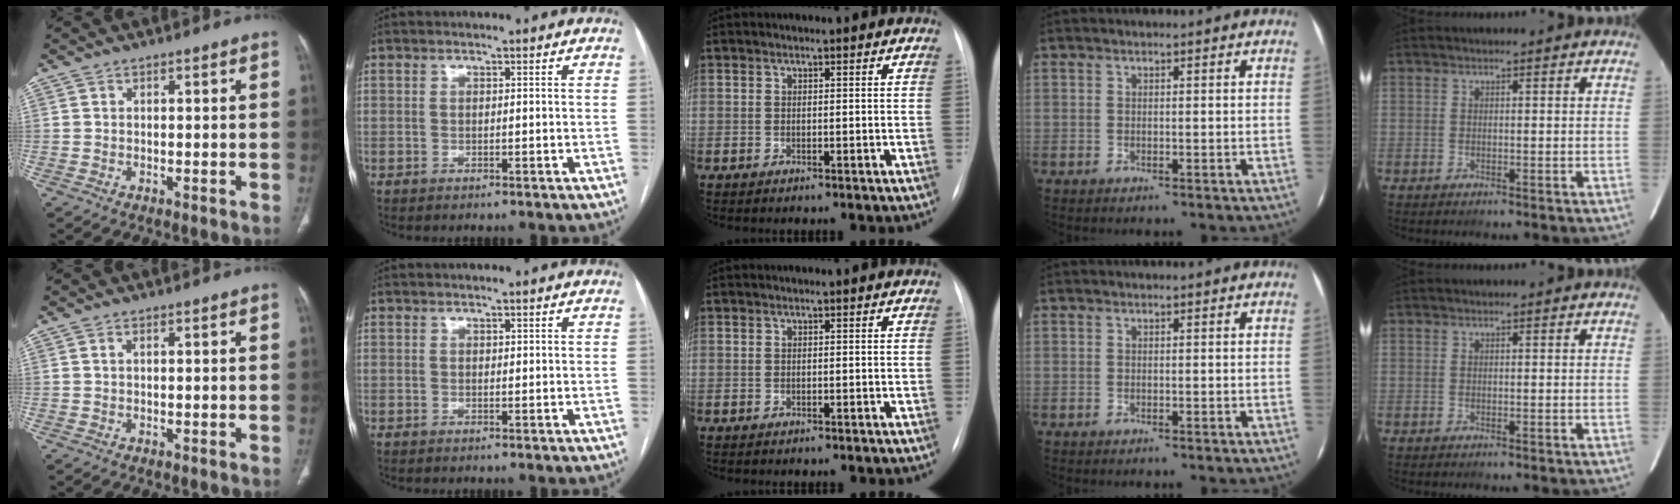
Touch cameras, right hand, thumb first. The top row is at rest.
{"thumb": {"total": 0.6, "force": [0.2, 0.3, 0.5], "torque": [-0.012, 0.005, 0.003]}, "index": {"total": 0.6, "force": [0.3, 0.3, 0.3], "torque": [-0.003, -0.001, 0.004]}}